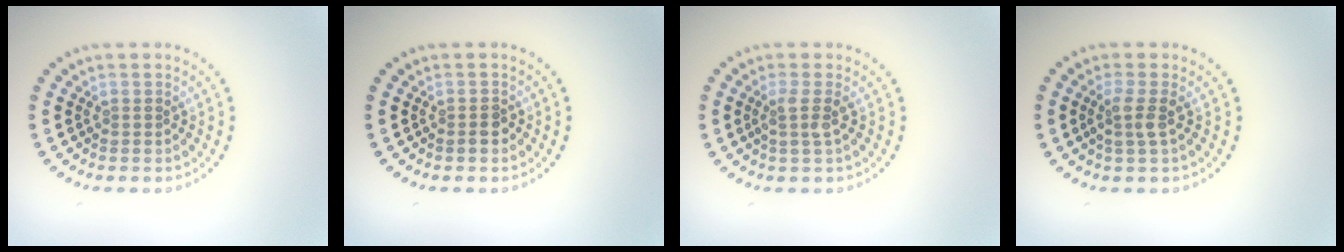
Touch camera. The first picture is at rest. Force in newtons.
{"total": 1.3, "press": 1.2, "slide": 0.4}
{"total": 1.8, "press": 1.3, "slide": 1.2}
{"total": 1.8, "press": 1.4, "slide": 1.1}